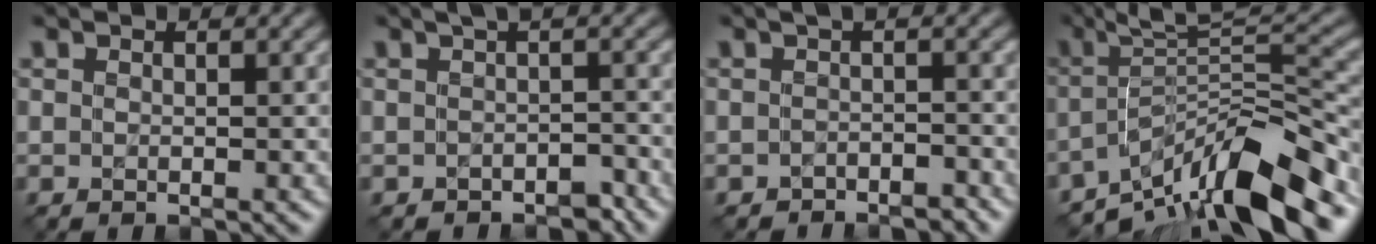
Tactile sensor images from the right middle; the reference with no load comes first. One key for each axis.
{"total": 2.0, "fx": -1.2, "fy": 0.7, "fz": 1.5, "tx": -0.014, "ty": -0.004, "tz": -0.017}
{"total": 2.0, "fx": -1.8, "fy": 0.5, "fz": 0.7, "tx": -0.008, "ty": -0.004, "tz": -0.028}
{"total": 10.7, "fx": -6.9, "fy": 2.4, "fz": 7.8, "tx": -0.111, "ty": 0.011, "tz": -0.125}